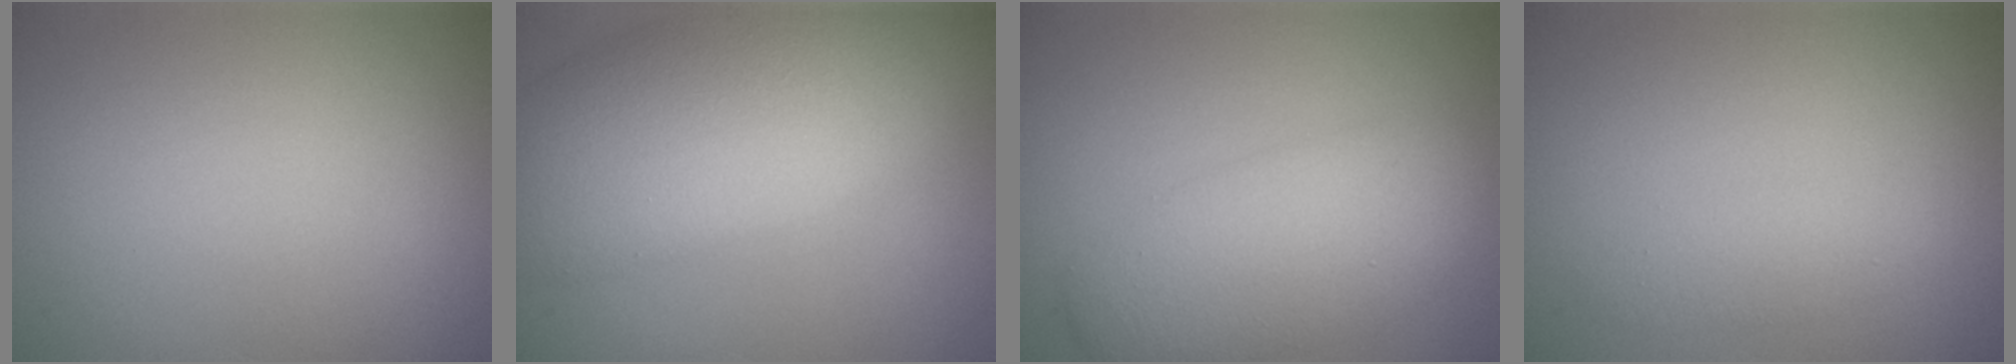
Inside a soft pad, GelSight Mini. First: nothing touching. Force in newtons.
{"total": 10.7, "press": 10.7, "slide": 0.7}
{"total": 5.8, "press": 5.7, "slide": 0.2}
{"total": 1.6, "press": 1.6, "slide": 0.0}